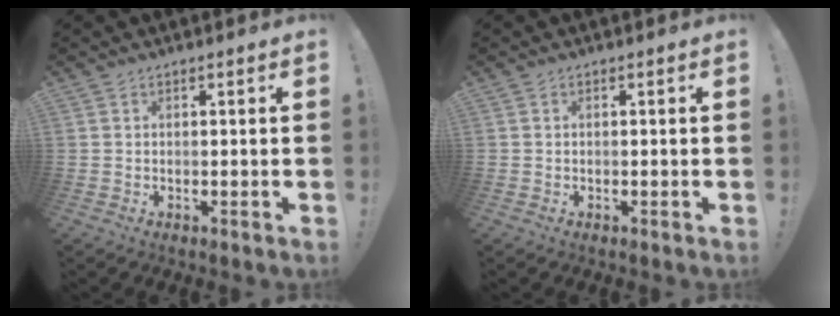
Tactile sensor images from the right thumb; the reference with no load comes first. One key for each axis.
{"total": 0.0}